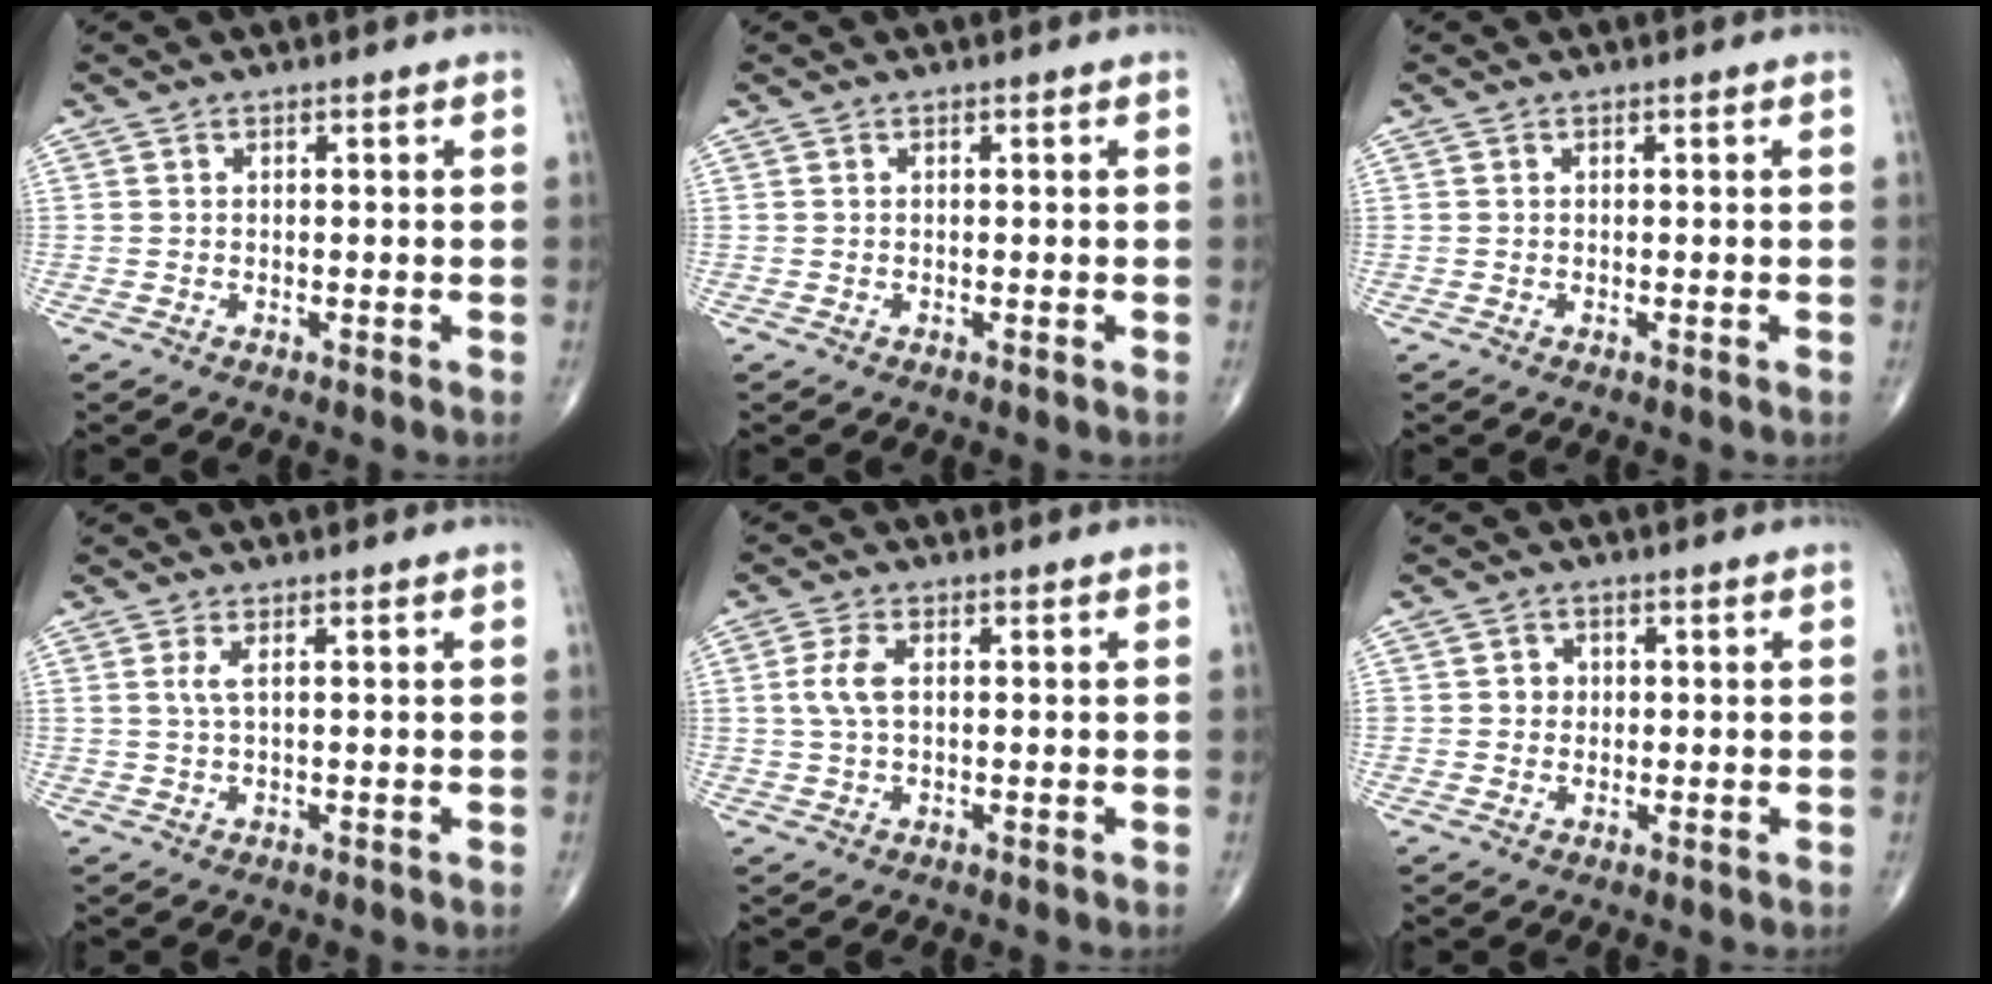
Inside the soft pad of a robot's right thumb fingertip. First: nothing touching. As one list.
[{"total": 0.0}, {"total": 0.0}, {"total": 1.8, "force": [0.6, 0.3, 1.7], "torque": [-0.048, 0.003, 0.017]}, {"total": 4.3, "force": [0.5, 2.2, 3.7], "torque": [-0.092, 0.006, 0.009]}, {"total": 2.5, "force": [0.2, 2.3, 0.8], "torque": [0.005, 0.005, 0.002]}]